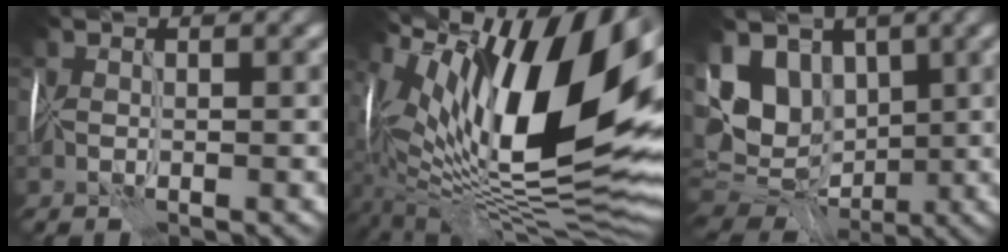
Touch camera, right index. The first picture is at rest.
{"total": 16.6, "force": [4.8, 6.5, 14.4], "torque": [-0.247, 0.020, 0.068]}
{"total": 11.0, "force": [2.1, 8.0, 7.3], "torque": [-0.136, 0.008, 0.030]}